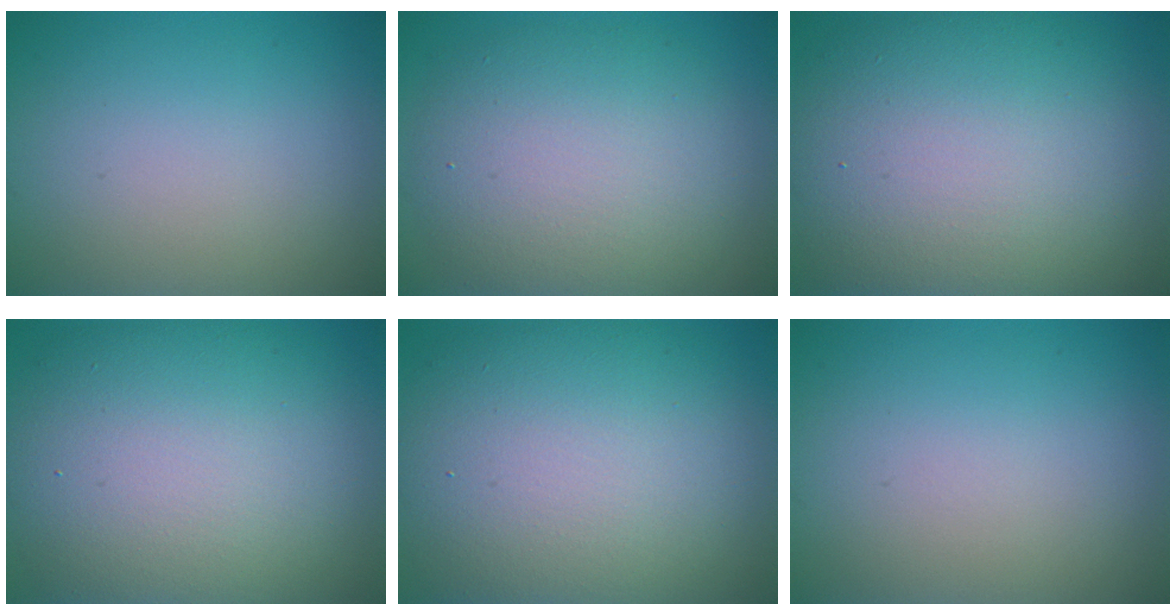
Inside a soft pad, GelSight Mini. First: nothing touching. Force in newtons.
{"total": 8.3, "press": 8.3, "slide": 0.6}
{"total": 13.7, "press": 13.7, "slide": 0.9}
{"total": 13.3, "press": 13.3, "slide": 0.8}
{"total": 13.4, "press": 13.4, "slide": 0.5}
{"total": 0.0}